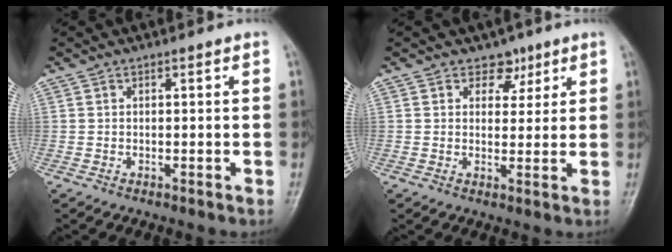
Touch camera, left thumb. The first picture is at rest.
{"total": 4.0, "force": [2.3, 3.0, 1.2], "torque": [0.013, -0.010, 0.031]}